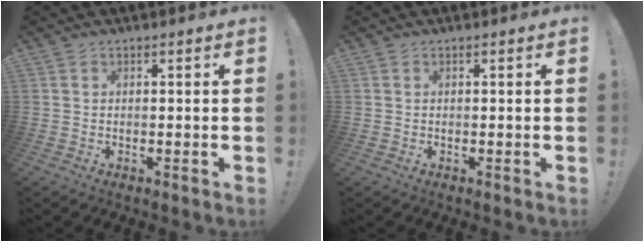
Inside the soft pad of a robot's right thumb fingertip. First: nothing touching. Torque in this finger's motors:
{"motor_torque": [0.00, 0.00, 0.00, 0.00, 0.01]}